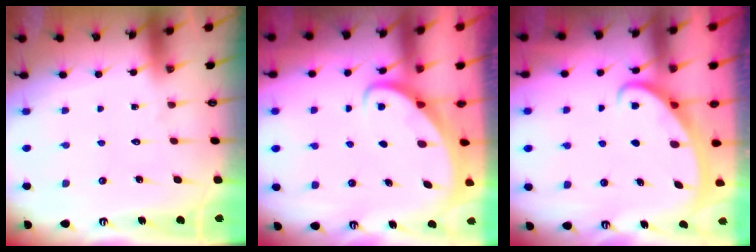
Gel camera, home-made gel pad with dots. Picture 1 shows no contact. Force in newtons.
{"total": 3.1, "press": 3.1, "slide": 0.2}
{"total": 2.7, "press": 2.6, "slide": 0.3}